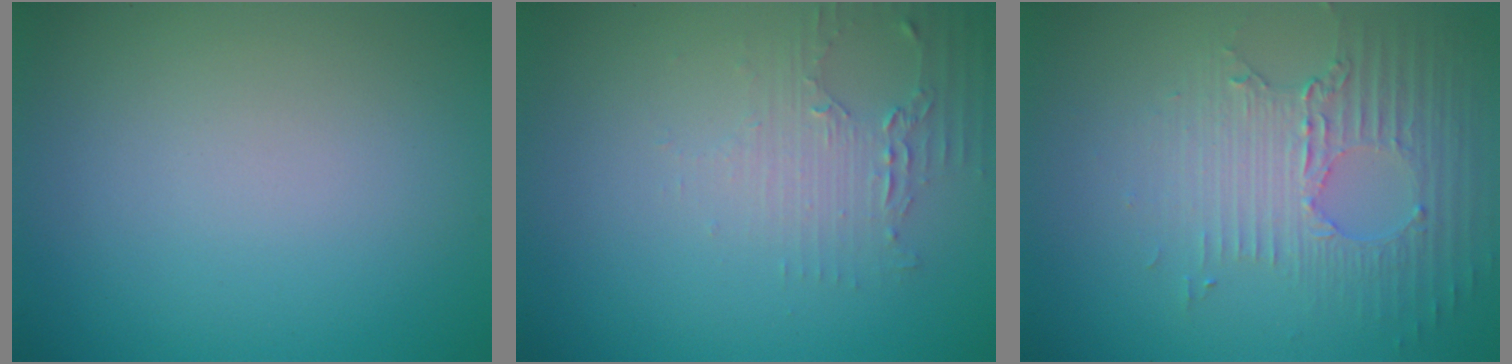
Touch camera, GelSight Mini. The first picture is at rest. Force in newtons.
{"total": 1.8, "press": 1.8, "slide": 0.4}
{"total": 3.6, "press": 3.1, "slide": 1.8}